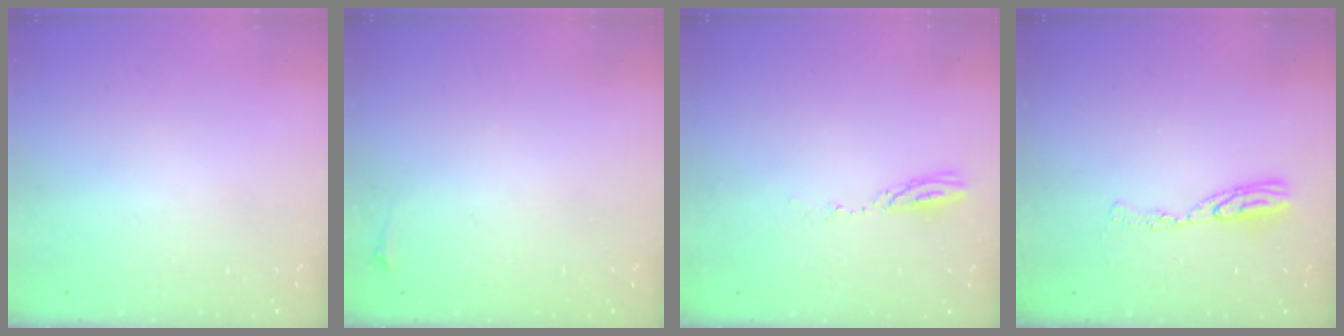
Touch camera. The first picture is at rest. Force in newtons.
{"total": 2.8, "press": 2.1, "slide": 1.9}
{"total": 3.6, "press": 3.6, "slide": 0.3}
{"total": 8.2, "press": 8.1, "slide": 0.7}